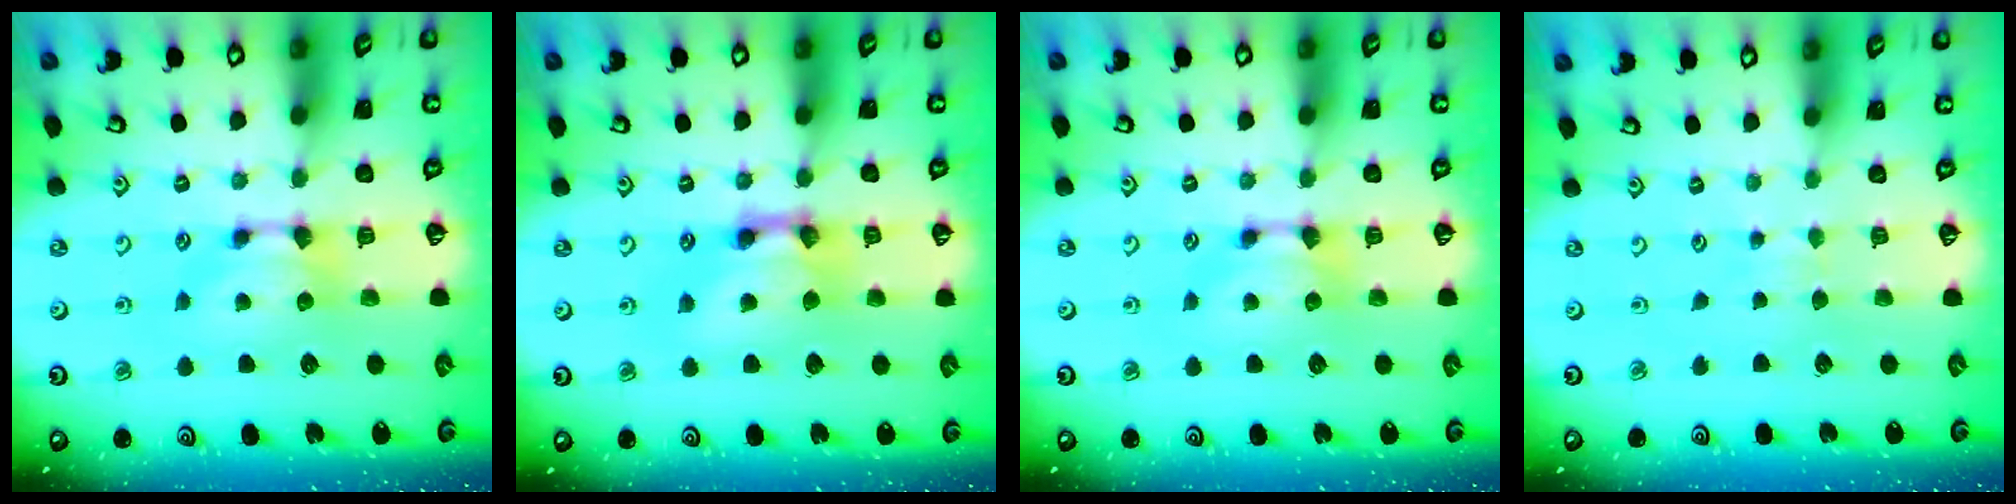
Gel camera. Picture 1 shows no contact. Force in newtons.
{"total": 4.6, "press": 4.6, "slide": 0.4}
{"total": 0.0}
{"total": 3.5, "press": 3.5, "slide": 0.4}